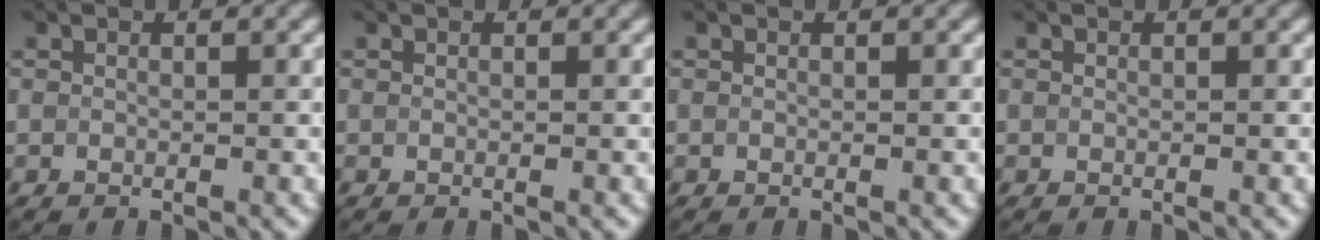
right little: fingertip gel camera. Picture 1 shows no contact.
{"total": 0.0}
{"total": 0.0}
{"total": 0.0}